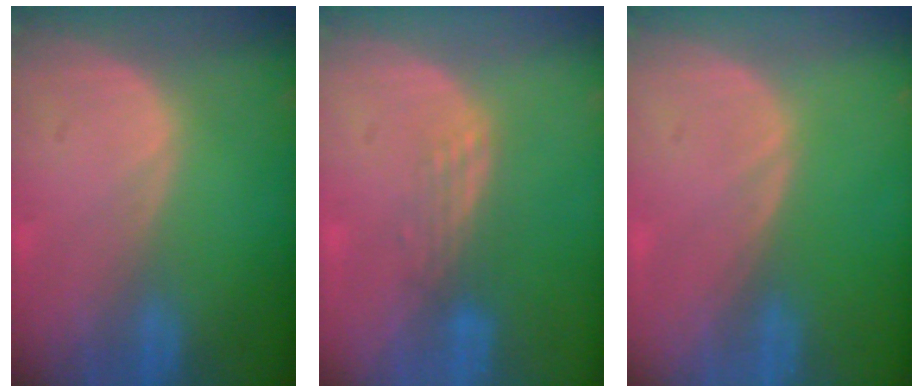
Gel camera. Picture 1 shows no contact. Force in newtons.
{"total": 3.0, "press": 2.5, "slide": 1.7}
{"total": 0.0}